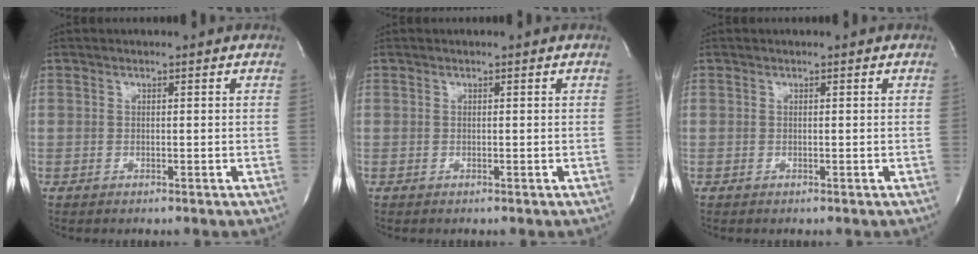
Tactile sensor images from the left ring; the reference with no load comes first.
{"total": 0.0}
{"total": 0.0}